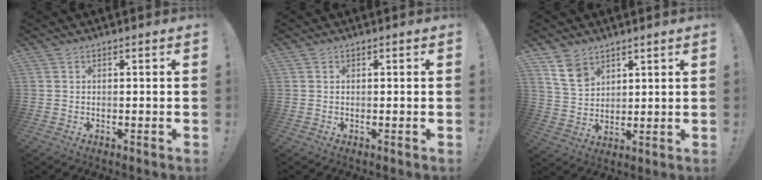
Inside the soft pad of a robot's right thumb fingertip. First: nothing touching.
{"total": 0.0}
{"total": 8.8, "force": [5.8, 5.8, 3.2], "torque": [-0.056, -0.030, 0.117]}